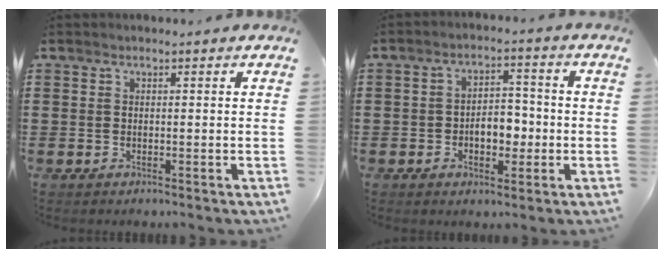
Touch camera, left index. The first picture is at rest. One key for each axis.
{"total": 5.3, "fx": -1.2, "fy": 3.0, "fz": 4.1, "tx": -0.062, "ty": 0.003, "tz": -0.029}